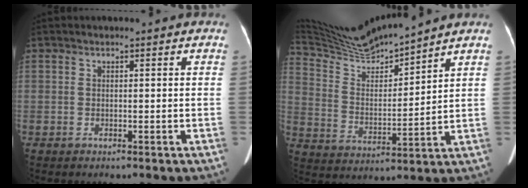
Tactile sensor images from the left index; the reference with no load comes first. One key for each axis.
{"total": 12.7, "fx": 12.0, "fy": -1.2, "fz": 3.8, "tx": -0.083, "ty": -0.002, "tz": 0.233}